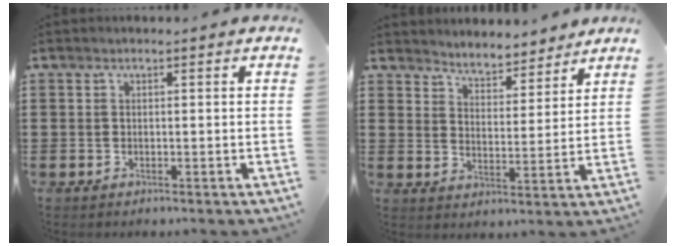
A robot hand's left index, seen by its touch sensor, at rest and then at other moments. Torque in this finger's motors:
{"motor_torque": [0.19, -0.77, 0.02, 0.01]}